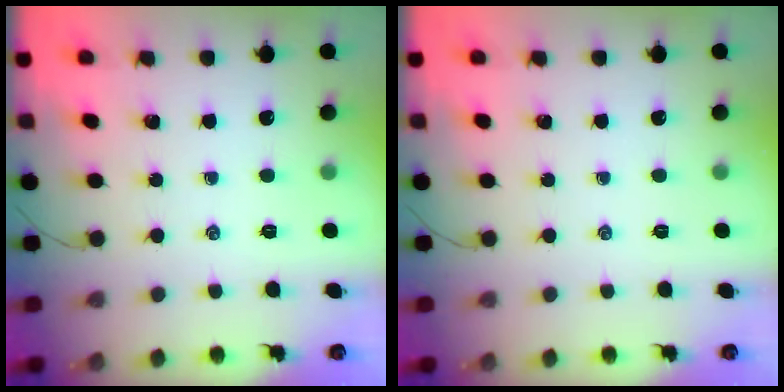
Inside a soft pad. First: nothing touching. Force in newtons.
{"total": 0.0}